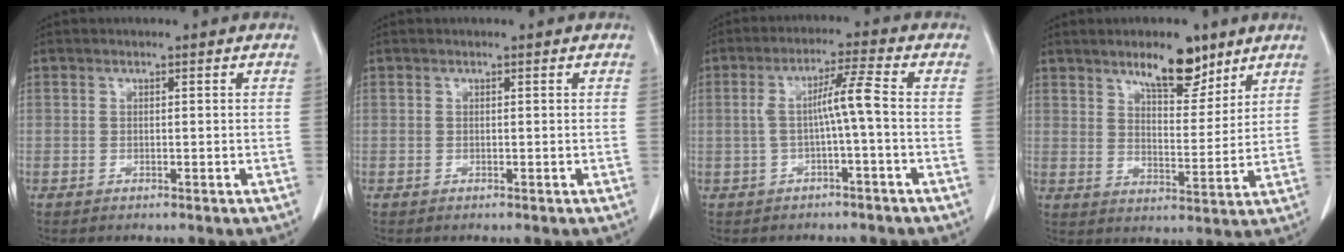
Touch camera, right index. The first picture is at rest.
{"total": 0.0}
{"total": 5.3, "force": [-0.6, -0.5, 5.3], "torque": [-0.095, 0.020, -0.009]}
{"total": 8.9, "force": [6.4, 3.0, 5.4], "torque": [-0.083, -0.004, 0.106]}